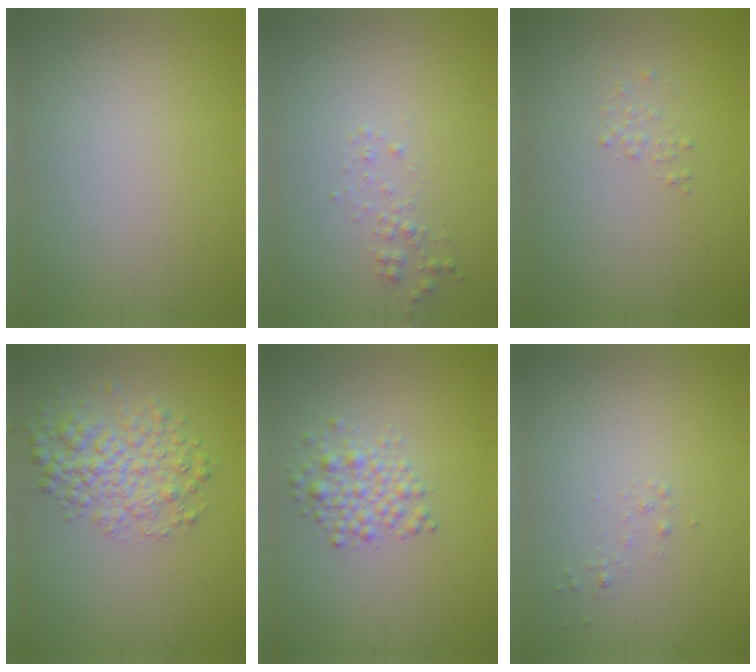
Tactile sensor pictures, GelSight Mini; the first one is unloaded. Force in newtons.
{"total": 1.1, "press": 1.1, "slide": 0.0}
{"total": 0.6, "press": 0.6, "slide": 0.1}
{"total": 4.3, "press": 4.3, "slide": 0.2}
{"total": 2.5, "press": 2.5, "slide": 0.1}
{"total": 0.5, "press": 0.5, "slide": 0.0}